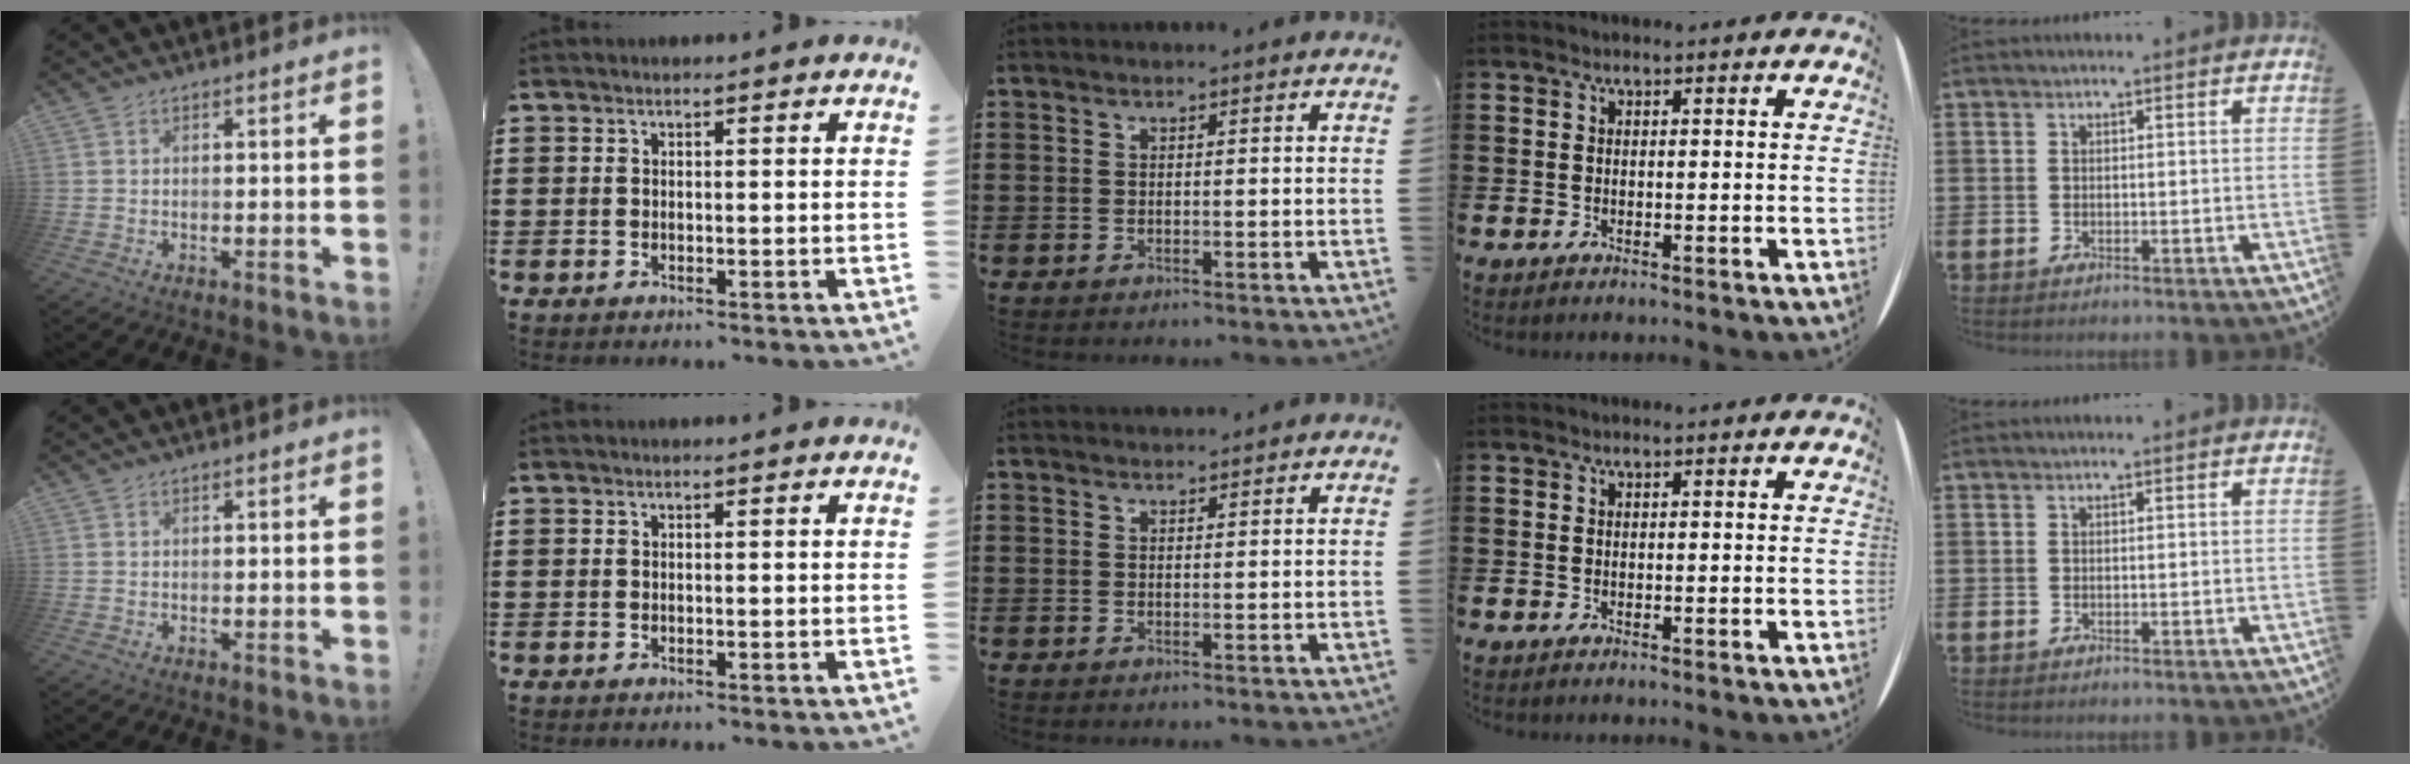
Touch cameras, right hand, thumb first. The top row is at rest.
{"middle": {"total": 1.0, "force": [1.0, 0.1, 0.0], "torque": [-0.002, 0.000, 0.019]}}